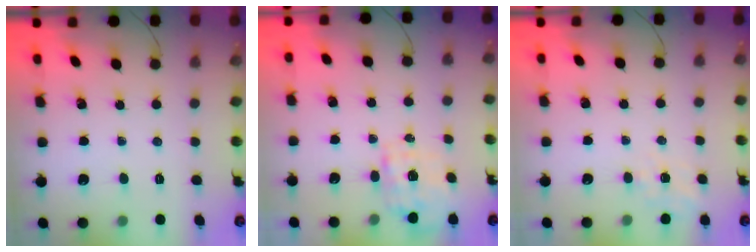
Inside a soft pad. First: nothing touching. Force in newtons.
{"total": 1.7, "press": 1.6, "slide": 0.6}
{"total": 6.0, "press": 5.6, "slide": 1.9}